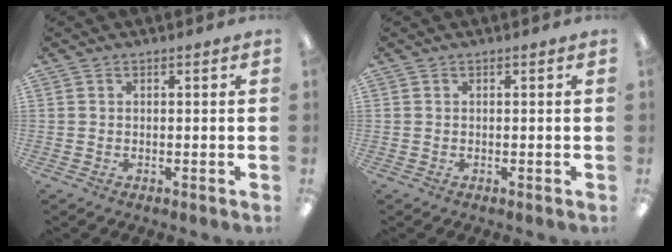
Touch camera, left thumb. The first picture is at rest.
{"total": 0.0}